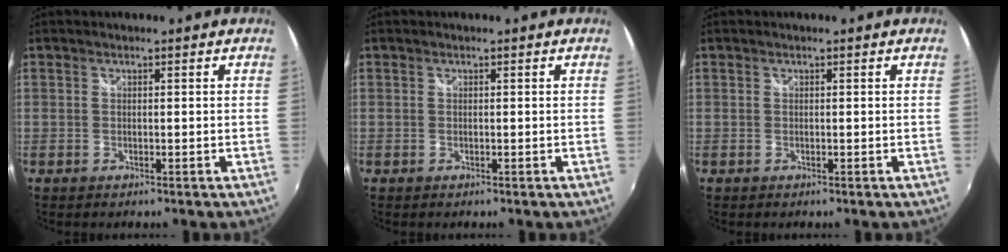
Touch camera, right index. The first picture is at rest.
{"total": 0.0}
{"total": 0.0}